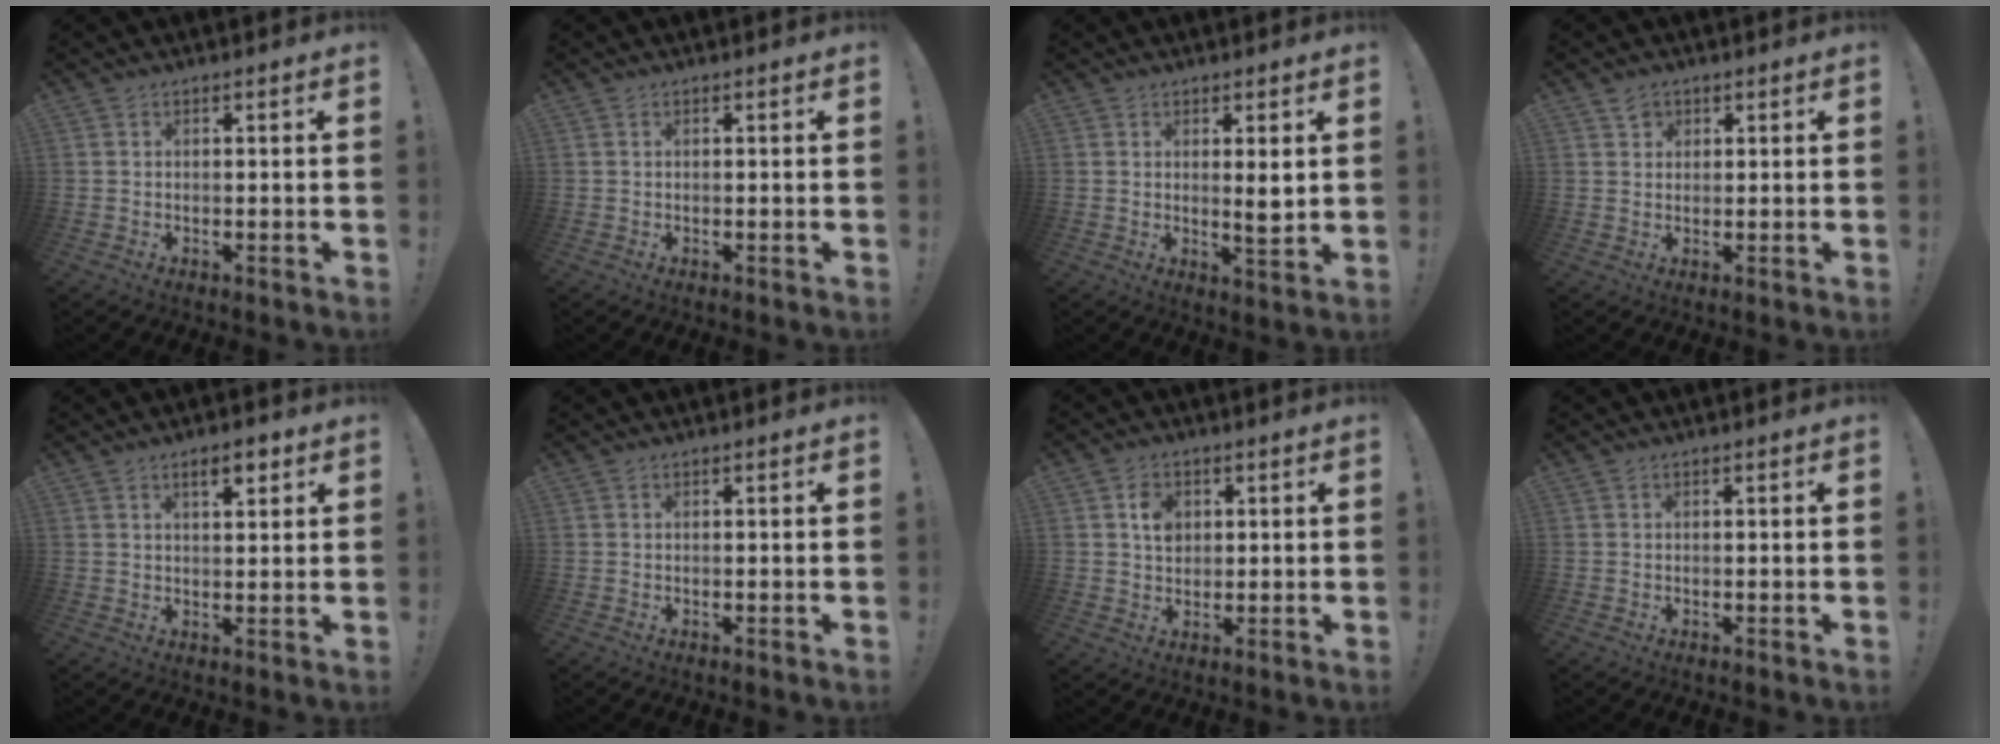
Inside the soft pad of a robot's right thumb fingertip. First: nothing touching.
{"total": 0.0}
{"total": 4.5, "force": [1.3, 0.8, 4.2], "torque": [-0.048, -0.021, 0.015]}
{"total": 2.2, "force": [1.5, 1.6, 0.3], "torque": [0.009, -0.005, 0.024]}
{"total": 4.7, "force": [2.8, 1.7, 3.4], "torque": [-0.036, -0.013, 0.041]}
{"total": 0.0}
{"total": 5.9, "force": [1.7, 4.7, 3.2], "torque": [-0.043, 0.002, 0.030]}
{"total": 0.0}